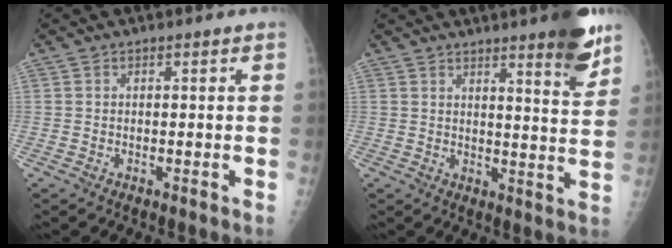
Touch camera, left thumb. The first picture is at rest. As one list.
[{"total": 9.2, "force": [6.3, 1.1, 6.6], "torque": [-0.070, -0.041, 0.082]}]